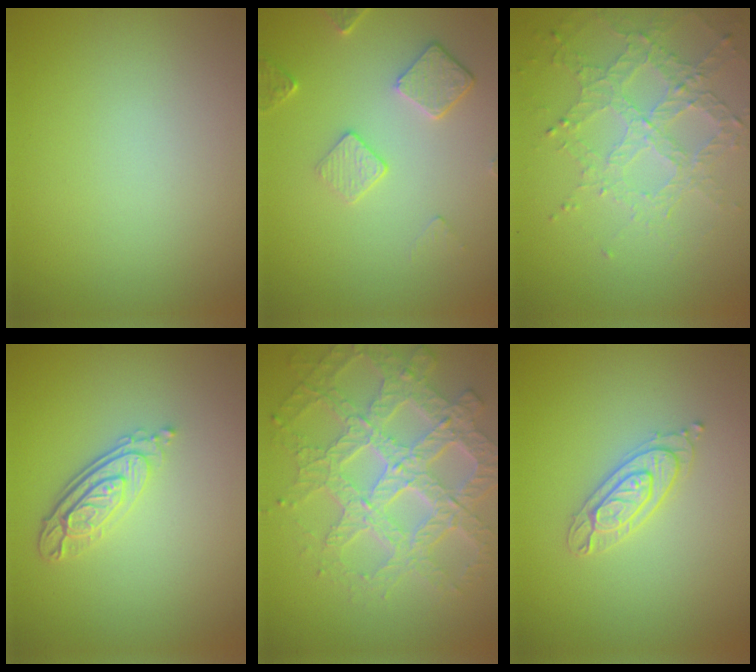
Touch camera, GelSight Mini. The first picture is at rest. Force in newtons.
{"total": 2.7, "press": 2.0, "slide": 1.7}
{"total": 4.3, "press": 3.1, "slide": 2.9}
{"total": 3.9, "press": 2.8, "slide": 2.7}
{"total": 7.5, "press": 6.2, "slide": 4.3}
{"total": 2.3, "press": 2.2, "slide": 0.5}